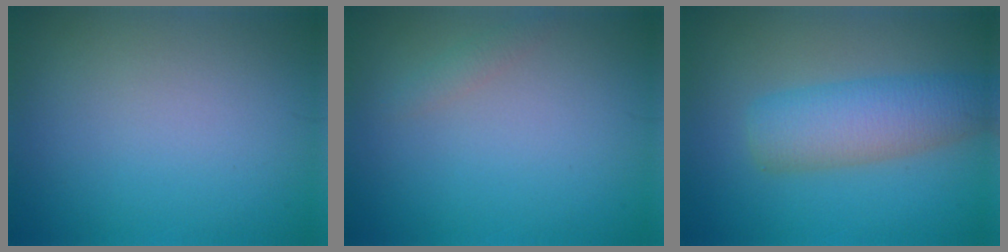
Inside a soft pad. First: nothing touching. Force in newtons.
{"total": 0.8, "press": 0.8, "slide": 0.1}
{"total": 5.5, "press": 5.5, "slide": 0.2}